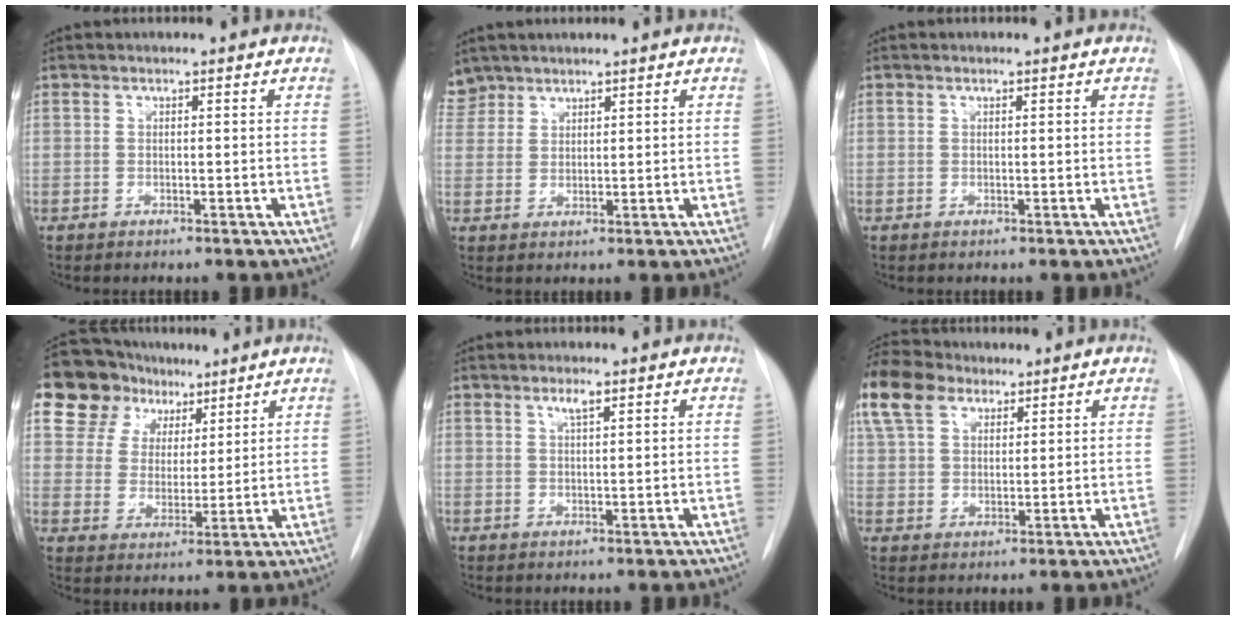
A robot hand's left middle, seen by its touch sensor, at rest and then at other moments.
{"total": 4.0, "force": [3.5, 2.1, -0.2], "torque": [0.012, 0.010, 0.070]}
{"total": 0.0}
{"total": 13.4, "force": [8.1, 9.7, 4.4], "torque": [-0.076, 0.049, 0.142]}
{"total": 1.7, "force": [1.0, 0.2, 1.3], "torque": [-0.023, 0.000, 0.019]}
{"total": 11.5, "force": [7.5, 6.7, 5.6], "torque": [-0.142, 0.038, 0.145]}